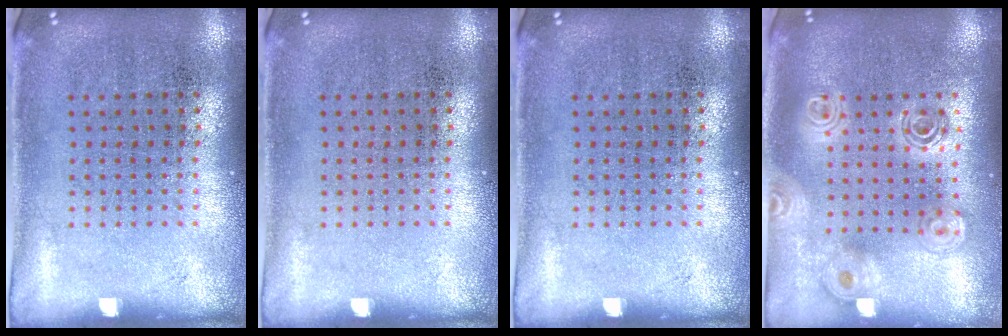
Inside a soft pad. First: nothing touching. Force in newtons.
{"total": 0.0}
{"total": 0.0}
{"total": 1.8, "press": 1.6, "slide": 0.9}